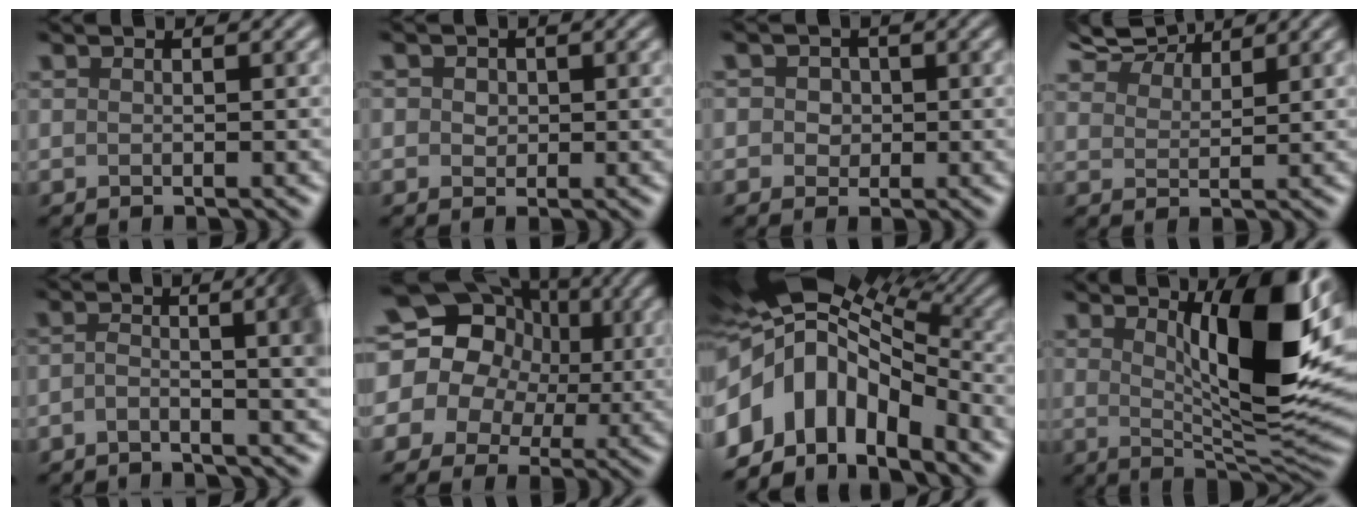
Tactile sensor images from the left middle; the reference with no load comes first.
{"total": 0.7, "force": [-0.4, 0.4, -0.4], "torque": [-0.006, -0.003, 0.008]}
{"total": 1.3, "force": [-0.1, 1.3, 0.0], "torque": [0.008, 0.012, -0.002]}
{"total": 4.7, "force": [4.6, 0.4, 0.6], "torque": [-0.037, 0.006, 0.096]}
{"total": 6.1, "force": [-1.1, 1.8, 5.7], "torque": [-0.079, -0.003, -0.010]}
{"total": 16.4, "force": [4.4, 13.8, 7.7], "torque": [-0.161, 0.027, 0.060]}
{"total": 13.4, "force": [-4.0, 8.1, 9.8], "torque": [-0.203, 0.000, -0.054]}
{"total": 9.5, "force": [2.3, 1.7, 9.0], "torque": [-0.146, -0.013, 0.063]}